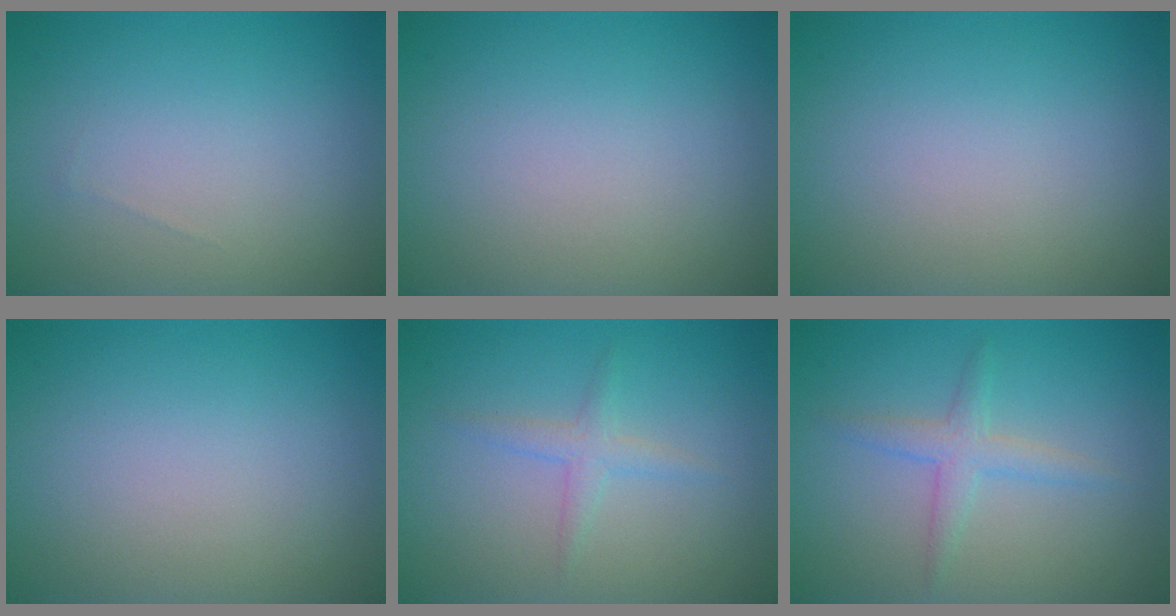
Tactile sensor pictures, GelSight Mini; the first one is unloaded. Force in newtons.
{"total": 0.0}
{"total": 0.0}
{"total": 0.0}
{"total": 1.7, "press": 1.7, "slide": 0.1}
{"total": 2.2, "press": 2.2, "slide": 0.1}